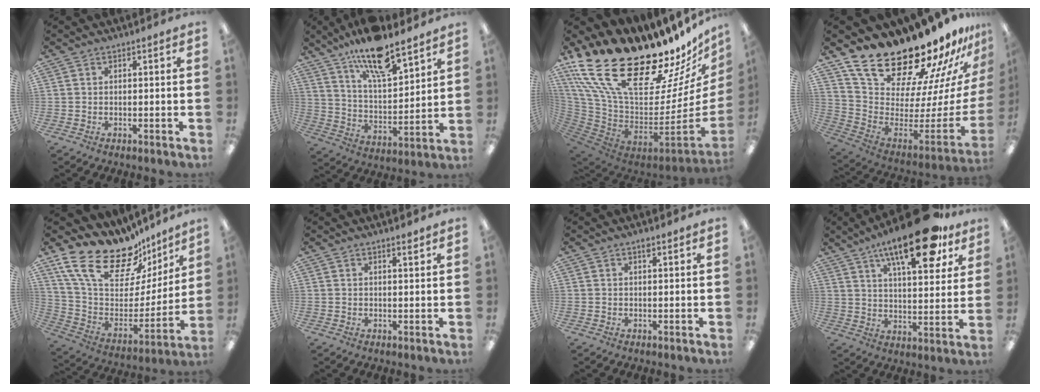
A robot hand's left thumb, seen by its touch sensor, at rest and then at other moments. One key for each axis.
{"total": 15.4, "fx": 12.5, "fy": 4.4, "fz": 7.9, "tx": -0.140, "ty": -0.073, "tz": 0.216}
{"total": 31.9, "fx": 20.7, "fy": 14.1, "fz": 19.7, "tx": -0.348, "ty": -0.170, "tz": 0.406}
{"total": 24.2, "fx": 20.9, "fy": 7.5, "fz": 9.7, "tx": -0.165, "ty": -0.178, "tz": 0.384}
{"total": 23.9, "fx": 16.0, "fy": 12.4, "fz": 12.8, "tx": -0.222, "ty": -0.111, "tz": 0.291}
{"total": 1.7, "fx": 1.4, "fy": 0.1, "fz": 1.0, "tx": -0.013, "ty": -0.004, "tz": 0.023}
{"total": 1.8, "fx": 1.4, "fy": 0.5, "fz": 1.0, "tx": -0.008, "ty": -0.007, "tz": 0.022}
{"total": 20.3, "fx": 12.9, "fy": 6.7, "fz": 14.2, "tx": -0.215, "ty": -0.061, "tz": 0.203}